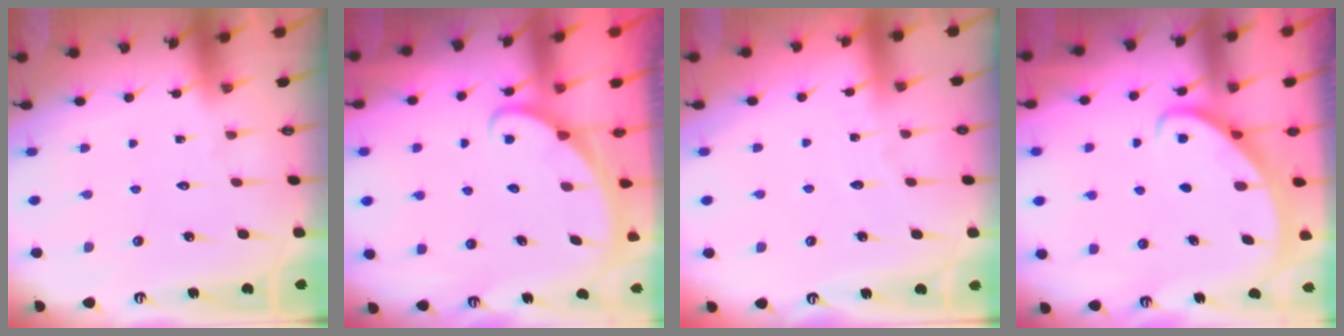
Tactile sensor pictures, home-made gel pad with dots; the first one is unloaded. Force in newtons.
{"total": 2.3, "press": 2.3, "slide": 0.1}
{"total": 2.6, "press": 2.6, "slide": 0.3}
{"total": 2.8, "press": 2.7, "slide": 0.4}